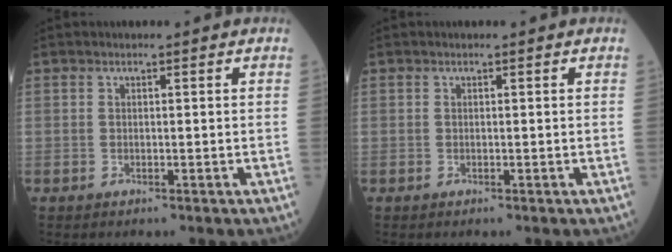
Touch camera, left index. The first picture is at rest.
{"total": 0.0}